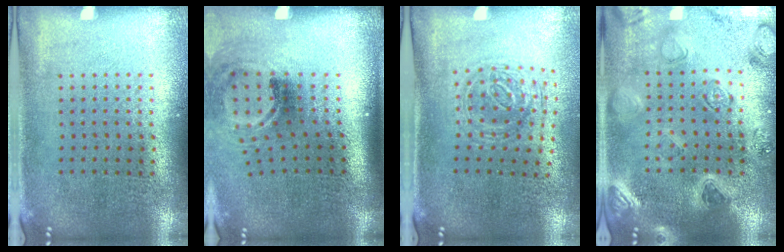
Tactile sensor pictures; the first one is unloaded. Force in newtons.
{"total": 2.0, "press": 1.3, "slide": 1.5}
{"total": 1.1, "press": 1.0, "slide": 0.3}
{"total": 2.3, "press": 2.3, "slide": 0.3}